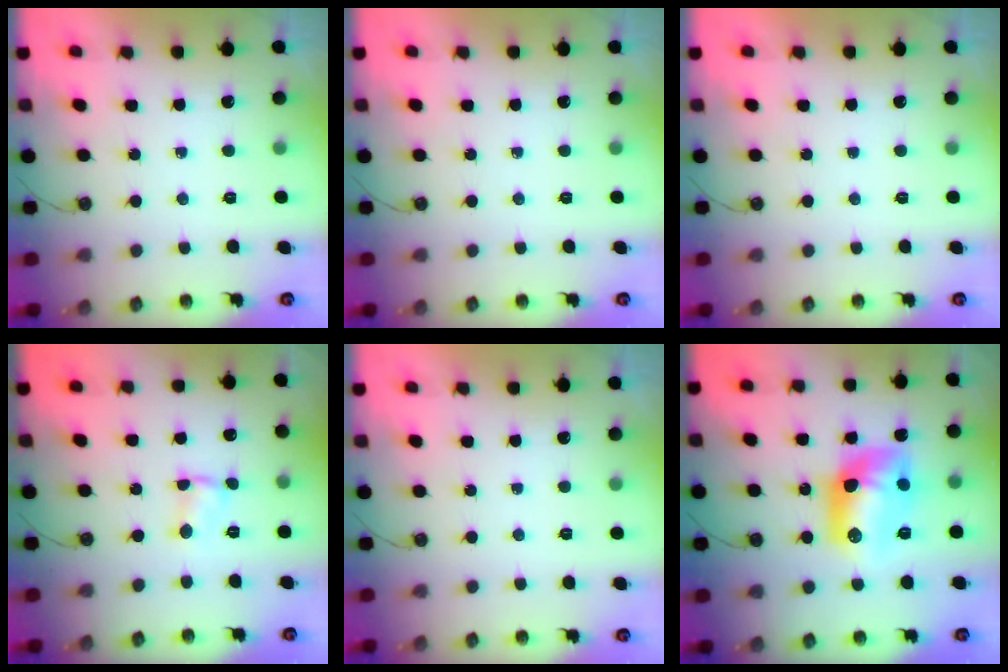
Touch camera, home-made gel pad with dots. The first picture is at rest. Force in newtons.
{"total": 0.0}
{"total": 0.0}
{"total": 1.4, "press": 1.4, "slide": 0.2}
{"total": 0.0}
{"total": 13.0, "press": 12.9, "slide": 0.9}